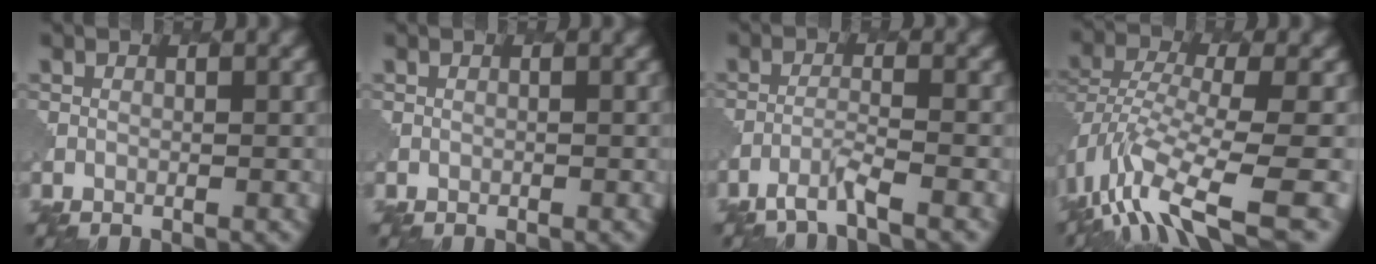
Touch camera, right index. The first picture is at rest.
{"total": 0.0}
{"total": 2.2, "force": [-1.8, -0.1, 1.3], "torque": [-0.027, 0.003, -0.052]}
{"total": 8.7, "force": [-4.5, 3.3, 6.7], "torque": [-0.139, -0.009, -0.086]}